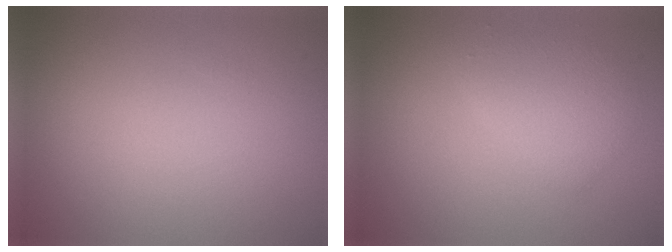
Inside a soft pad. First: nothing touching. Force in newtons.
{"total": 2.7, "press": 2.7, "slide": 0.2}